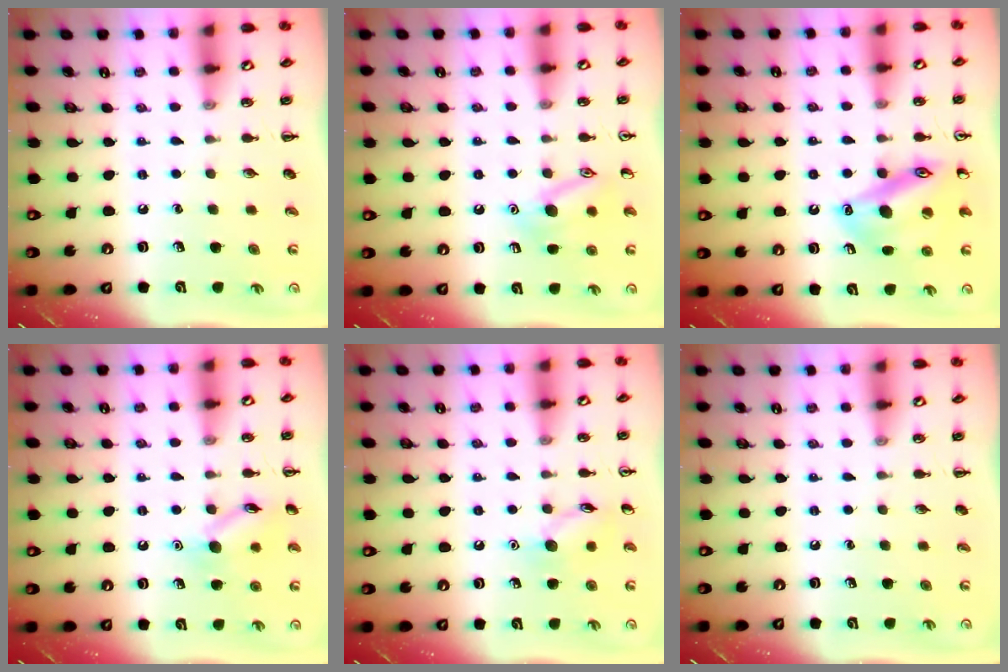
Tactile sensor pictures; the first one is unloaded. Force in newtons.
{"total": 11.7, "press": 11.7, "slide": 0.7}
{"total": 16.2, "press": 16.1, "slide": 1.8}
{"total": 10.6, "press": 10.6, "slide": 0.4}
{"total": 8.1, "press": 8.1, "slide": 0.7}
{"total": 0.0}